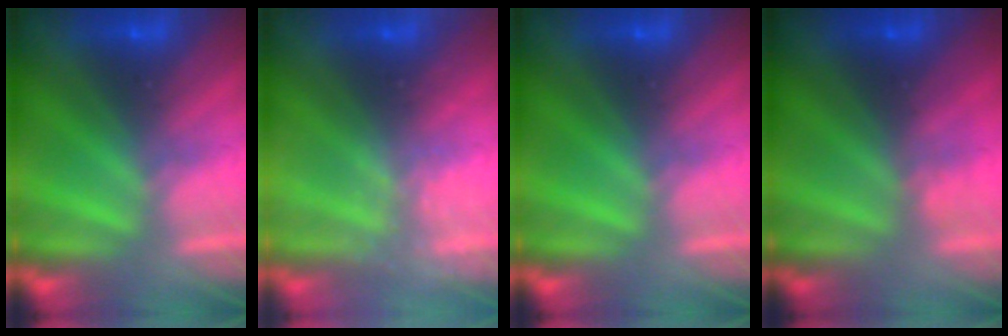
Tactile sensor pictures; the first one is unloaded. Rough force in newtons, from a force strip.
{"total": 2.2}
{"total": 0.0}
{"total": 3.6}